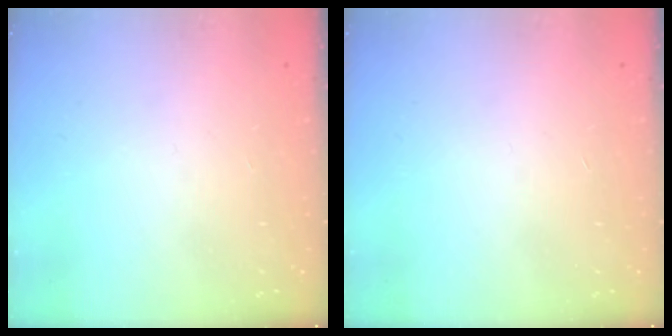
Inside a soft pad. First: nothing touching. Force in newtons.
{"total": 0.0}